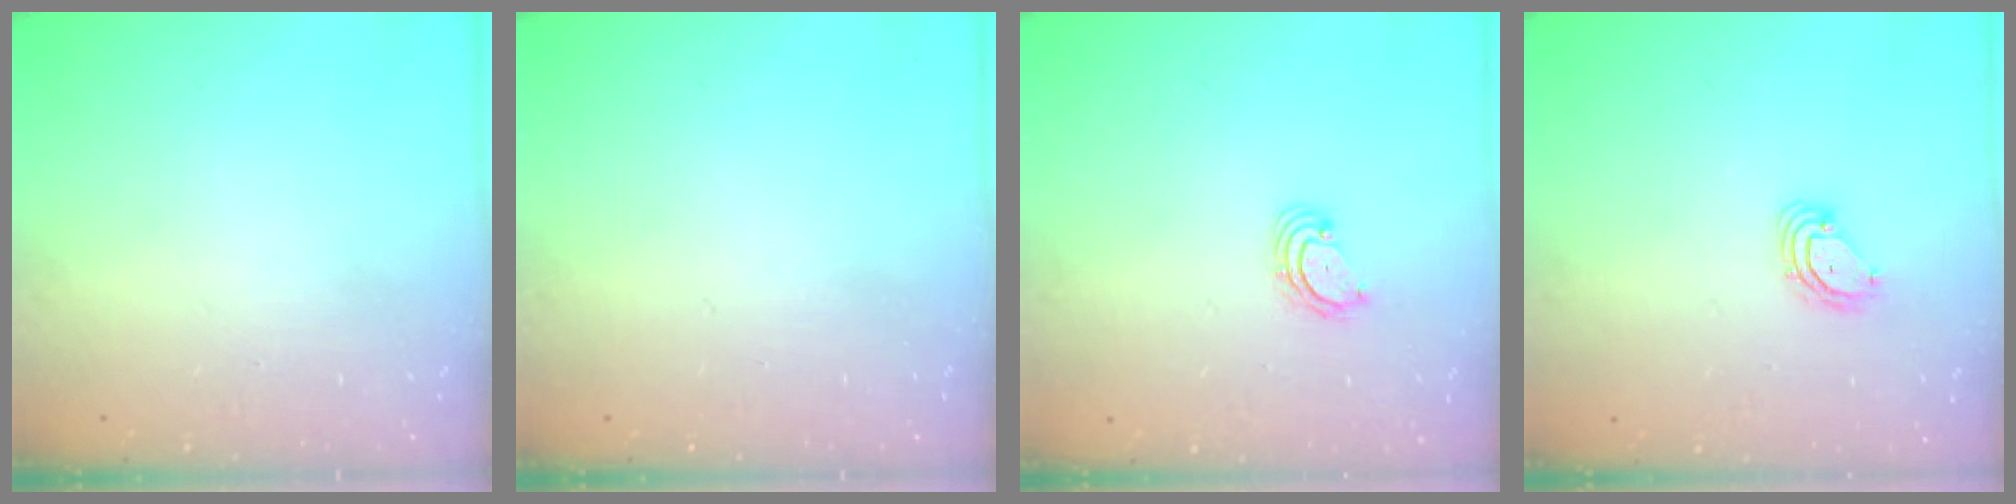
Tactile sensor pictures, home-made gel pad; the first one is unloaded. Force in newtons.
{"total": 0.0}
{"total": 3.1, "press": 3.1, "slide": 0.3}
{"total": 4.7, "press": 4.7, "slide": 0.6}